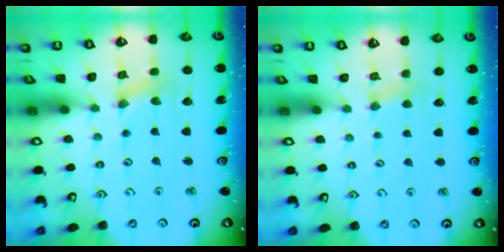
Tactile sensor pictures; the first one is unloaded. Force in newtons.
{"total": 2.9, "press": 2.8, "slide": 0.4}